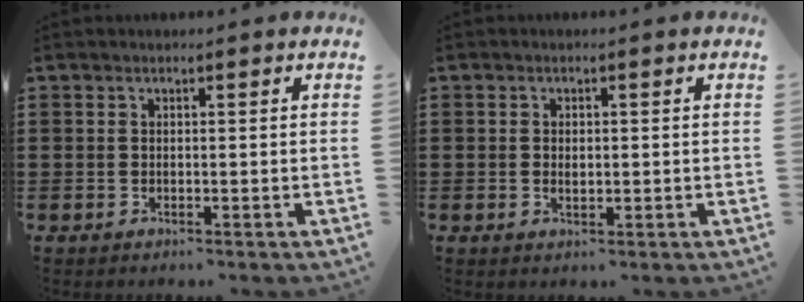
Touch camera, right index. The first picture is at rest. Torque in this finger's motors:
{"motor_torque": [0.24, 1.90, -0.05, -0.01]}